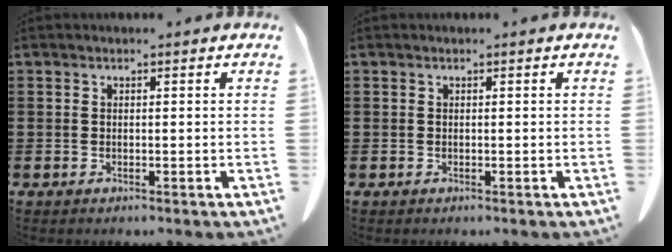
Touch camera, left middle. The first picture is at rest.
{"total": 0.0}